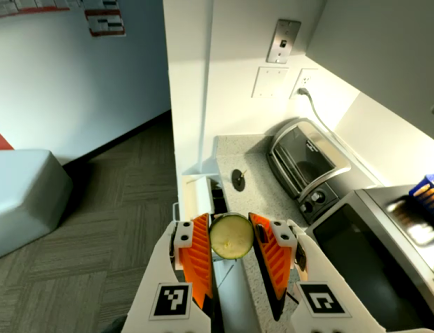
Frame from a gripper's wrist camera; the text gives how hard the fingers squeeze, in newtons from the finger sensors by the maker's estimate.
{"total": 10.1, "left": 10.1, "right": 10.1}